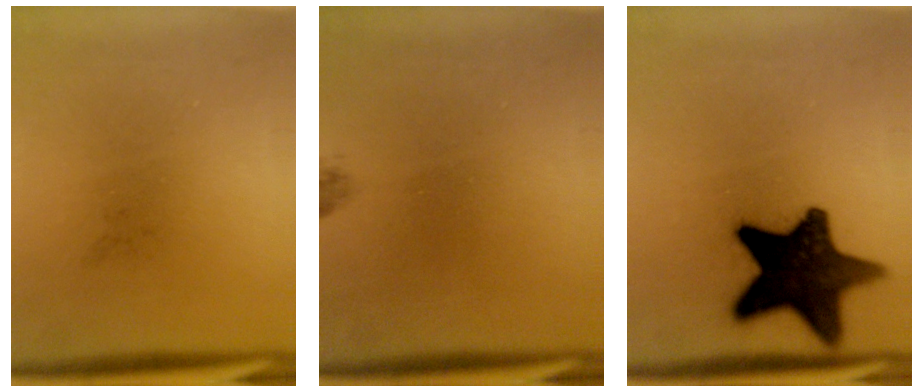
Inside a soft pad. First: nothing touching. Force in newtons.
{"total": 0.8}
{"total": 16.5}